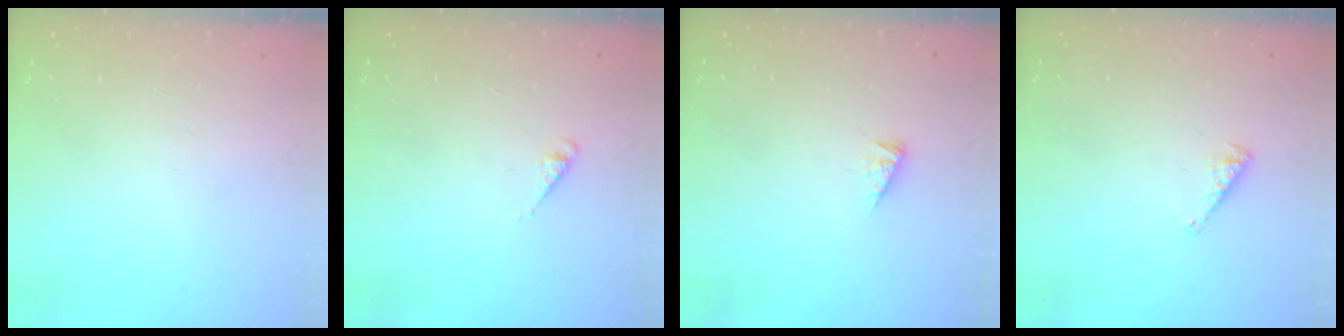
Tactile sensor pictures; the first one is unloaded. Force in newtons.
{"total": 1.9, "press": 1.9, "slide": 0.4}
{"total": 2.8, "press": 2.8, "slide": 0.3}
{"total": 2.5, "press": 2.5, "slide": 0.4}